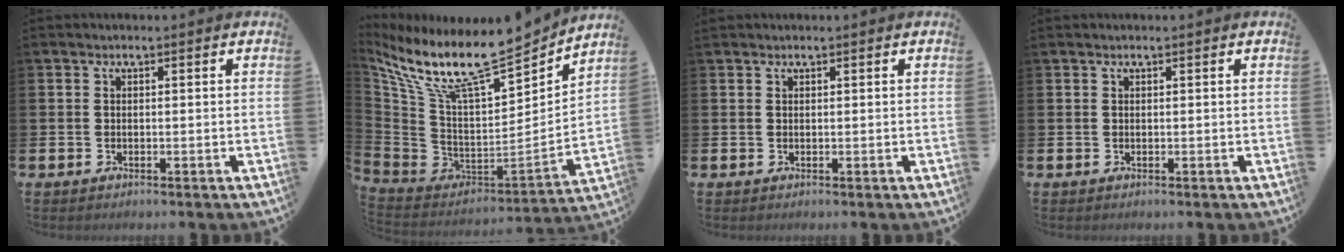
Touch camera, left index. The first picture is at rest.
{"total": 13.8, "force": [11.4, 3.0, 7.2], "torque": [-0.175, -0.084, 0.197]}
{"total": 0.5, "force": [0.5, 0.1, 0.0], "torque": [0.008, -0.001, 0.007]}
{"total": 0.0}